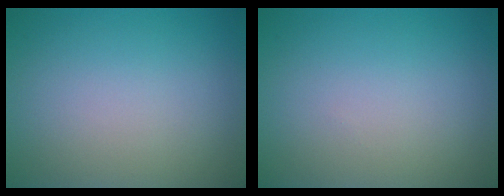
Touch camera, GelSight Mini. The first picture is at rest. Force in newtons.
{"total": 0.0}